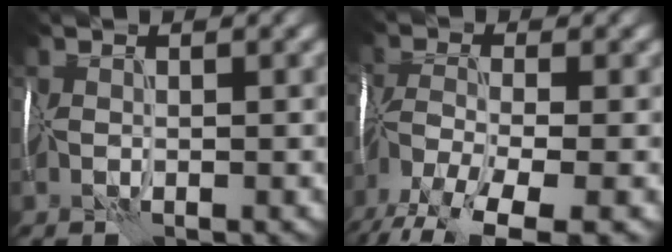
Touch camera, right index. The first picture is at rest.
{"total": 11.2, "force": [-7.8, 3.3, 7.3], "torque": [-0.145, -0.029, -0.130]}